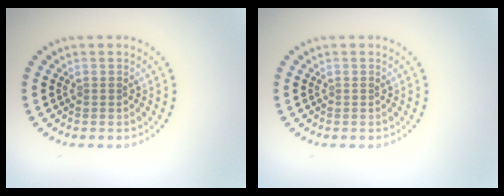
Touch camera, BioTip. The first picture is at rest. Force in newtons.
{"total": 0.0}